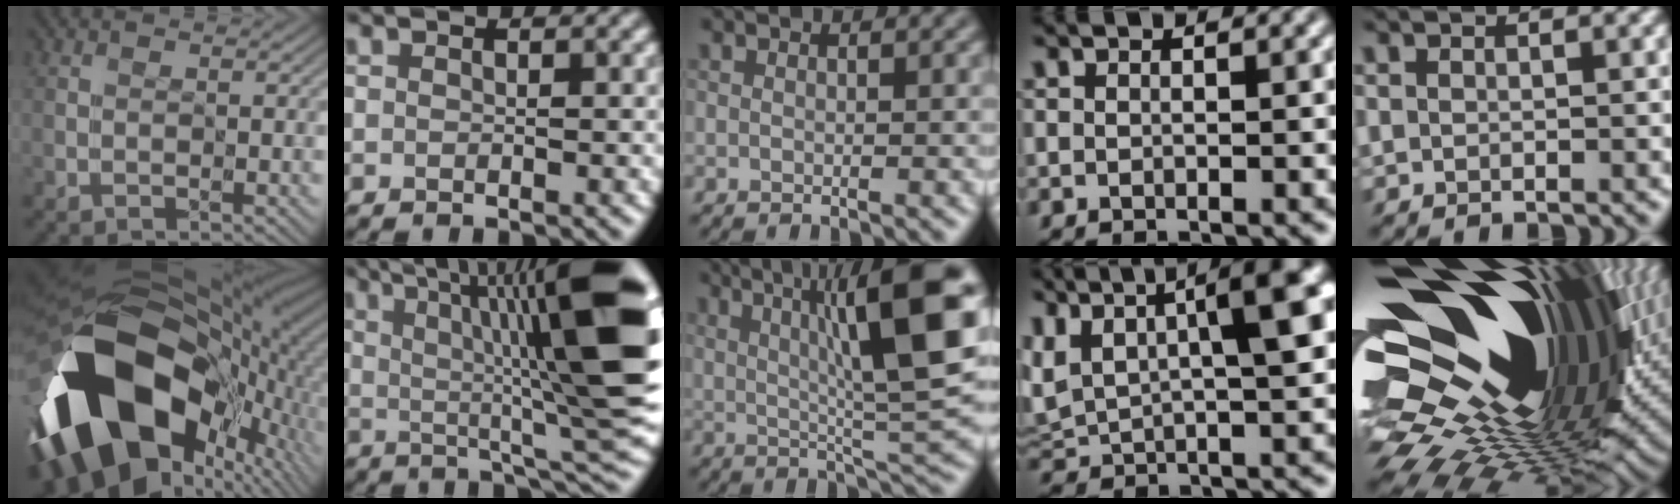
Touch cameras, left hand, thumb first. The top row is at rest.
{"thumb": {"total": 21.5, "force": [-5.3, 14.0, 15.4], "torque": [-0.332, -0.095, -0.052]}, "index": {"total": 14.9, "force": [2.9, 2.7, 14.4], "torque": [-0.201, 0.010, 0.047]}, "middle": {"total": 11.7, "force": [2.9, 2.4, 11.1], "torque": [-0.174, 0.013, 0.055]}, "ring": {"total": 8.8, "force": [2.5, 3.5, 7.6], "torque": [-0.142, 0.014, 0.048]}, "little": {"total": 19.6, "force": [3.3, 10.4, 16.3], "torque": [-0.287, -0.024, 0.056]}}